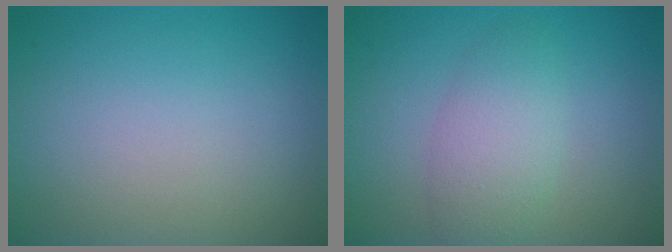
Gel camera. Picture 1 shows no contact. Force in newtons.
{"total": 3.5, "press": 3.5, "slide": 0.1}